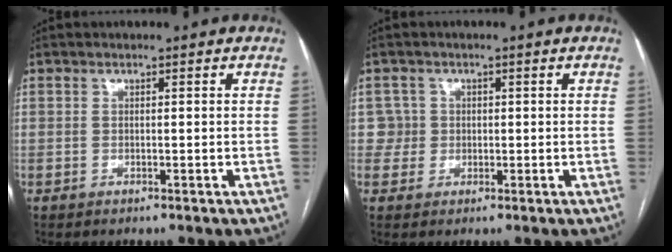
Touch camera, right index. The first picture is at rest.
{"total": 2.7, "force": [0.2, 2.6, -0.5], "torque": [0.027, 0.008, -0.001]}